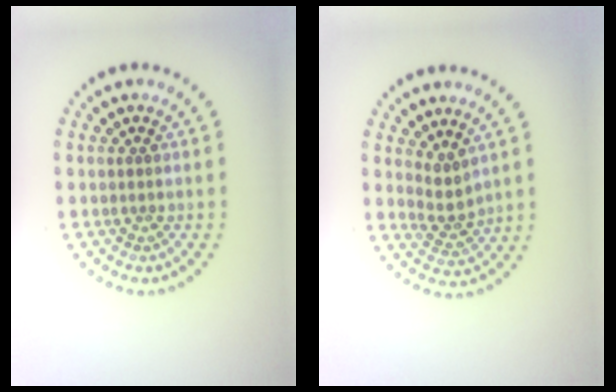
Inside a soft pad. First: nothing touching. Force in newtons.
{"total": 2.2, "press": 1.7, "slide": 1.4}